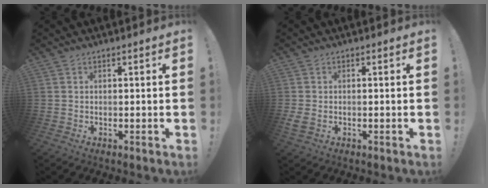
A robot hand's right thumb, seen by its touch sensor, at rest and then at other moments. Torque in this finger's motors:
{"motor_torque": [0.35, 0.21, 0.44, -0.12, 0.02]}